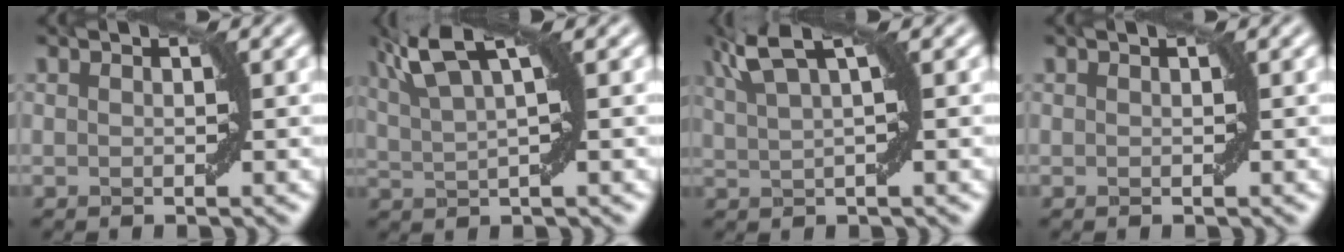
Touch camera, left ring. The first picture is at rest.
{"total": 5.8, "force": [2.9, 1.4, 4.9], "torque": [-0.092, 0.018, 0.057]}
{"total": 4.7, "force": [2.7, 1.0, 3.7], "torque": [-0.072, 0.018, 0.052]}
{"total": 0.0}